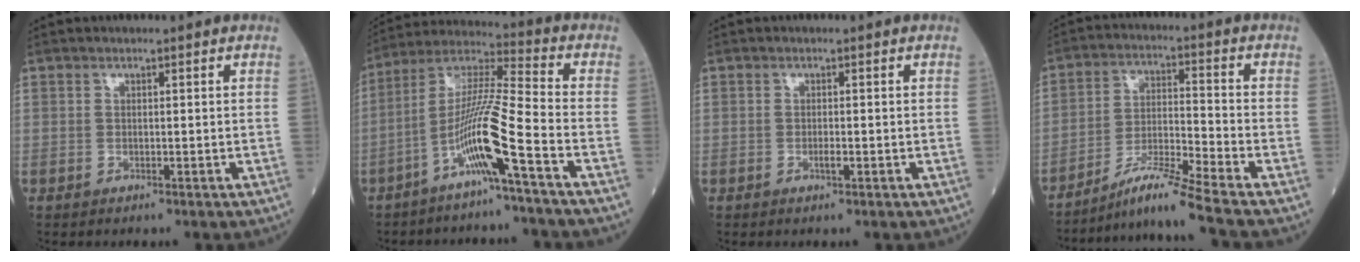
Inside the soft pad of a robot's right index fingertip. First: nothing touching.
{"total": 11.4, "force": [-5.2, -1.2, 10.1], "torque": [-0.201, 0.003, -0.107]}
{"total": 1.0, "force": [-0.4, 0.2, 0.8], "torque": [-0.017, 0.000, -0.008]}
{"total": 9.3, "force": [-7.8, -2.5, 4.2], "torque": [-0.085, -0.017, -0.143]}